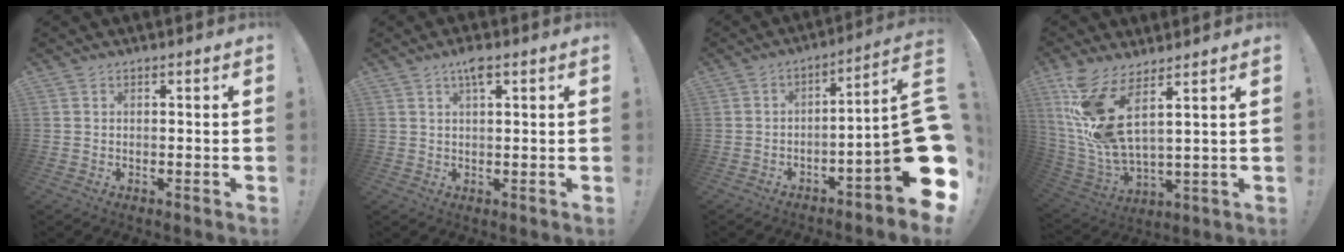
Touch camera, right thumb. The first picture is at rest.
{"total": 3.7, "force": [2.1, 0.9, 2.9], "torque": [-0.054, 0.000, 0.033]}
{"total": 15.8, "force": [-4.3, 1.5, 15.1], "torque": [-0.202, 0.004, -0.074]}
{"total": 13.7, "force": [7.2, 3.7, 11.1], "torque": [-0.215, -0.056, 0.121]}